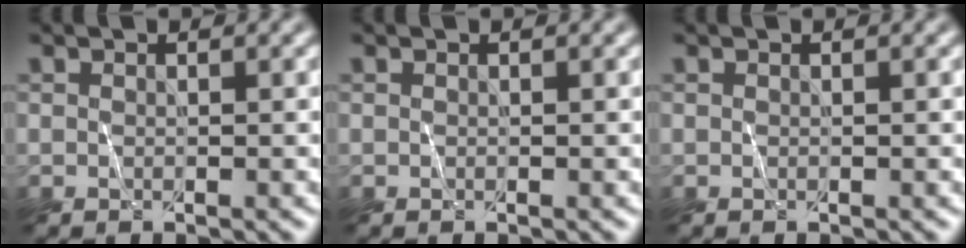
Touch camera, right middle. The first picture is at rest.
{"total": 0.0}
{"total": 0.0}